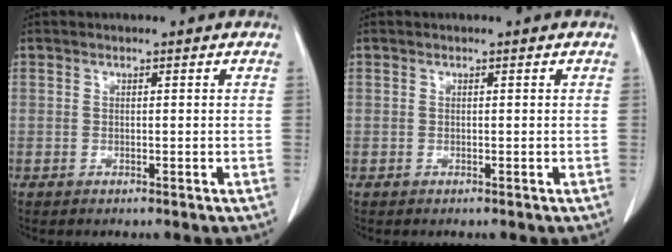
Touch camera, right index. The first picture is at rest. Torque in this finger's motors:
{"motor_torque": [0.00, 0.00, 0.00, 0.00]}